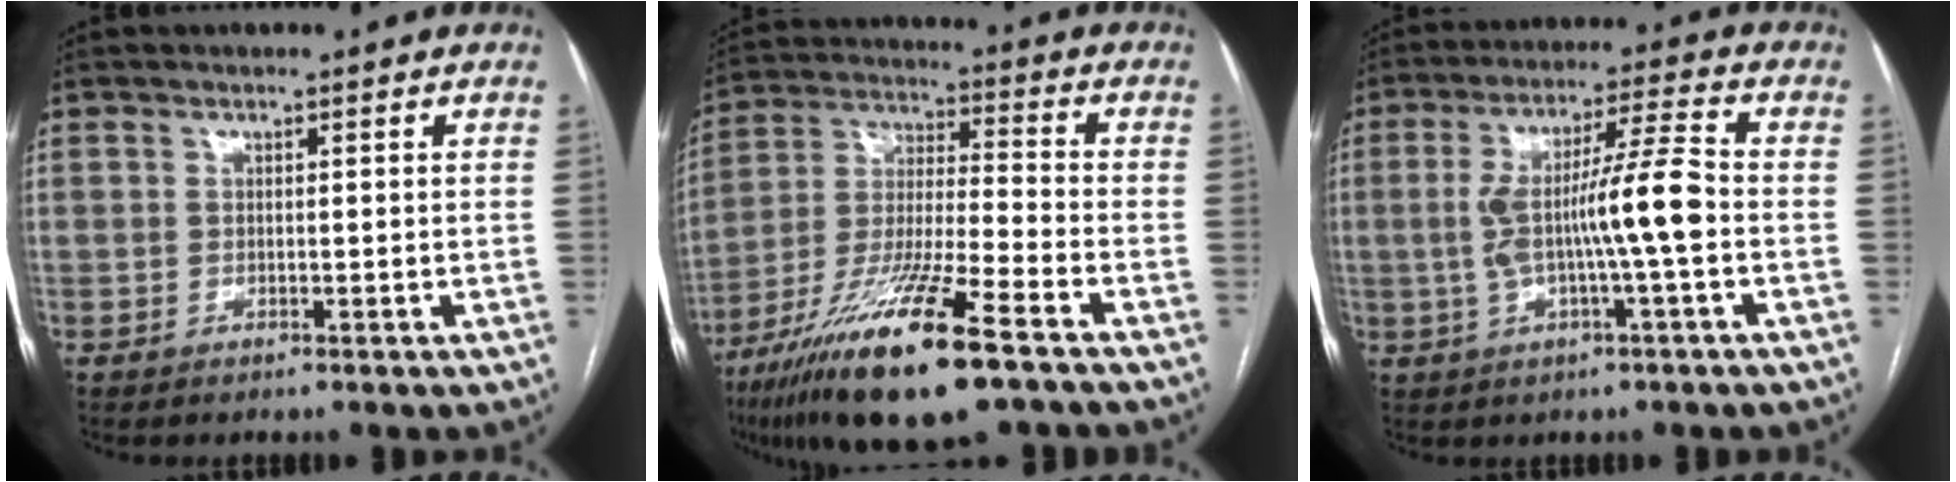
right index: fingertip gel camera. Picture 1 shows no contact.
{"total": 18.8, "force": [-11.5, 1.5, 14.9], "torque": [-0.300, -0.046, -0.209]}
{"total": 10.6, "force": [-1.2, 0.2, 10.6], "torque": [-0.197, 0.019, -0.023]}